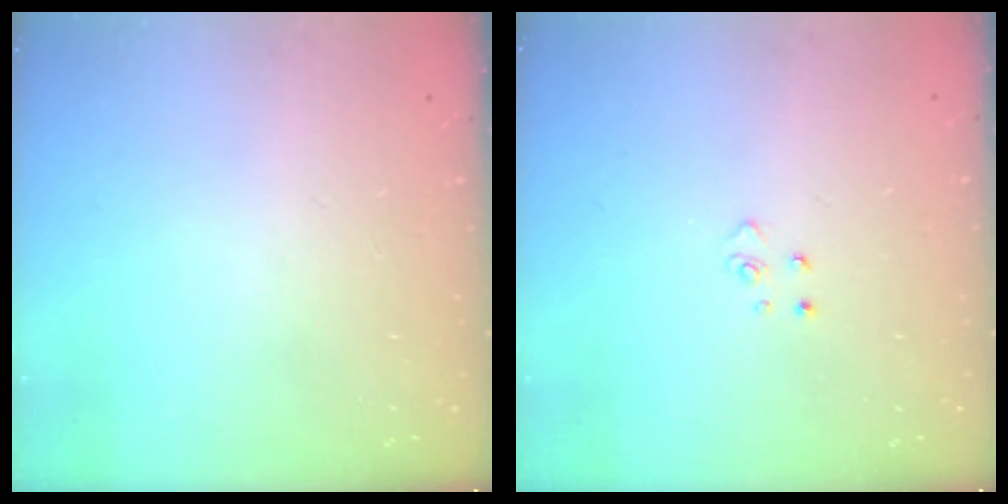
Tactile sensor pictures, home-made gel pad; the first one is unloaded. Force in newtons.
{"total": 2.6, "press": 2.6, "slide": 0.3}